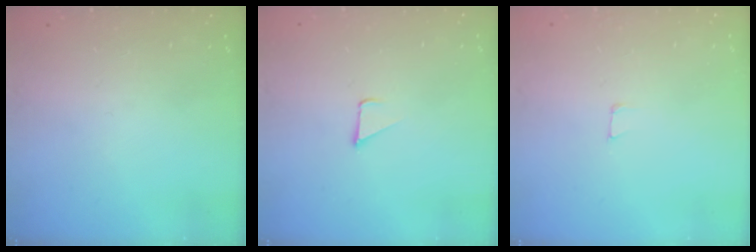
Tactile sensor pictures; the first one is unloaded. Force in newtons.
{"total": 1.7, "press": 1.7, "slide": 0.1}
{"total": 3.6, "press": 3.6, "slide": 0.2}